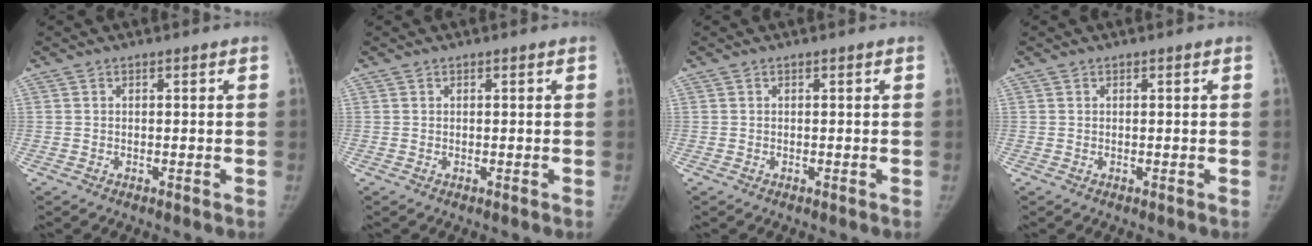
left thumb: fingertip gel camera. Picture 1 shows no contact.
{"total": 0.0}
{"total": 0.0}
{"total": 0.0}